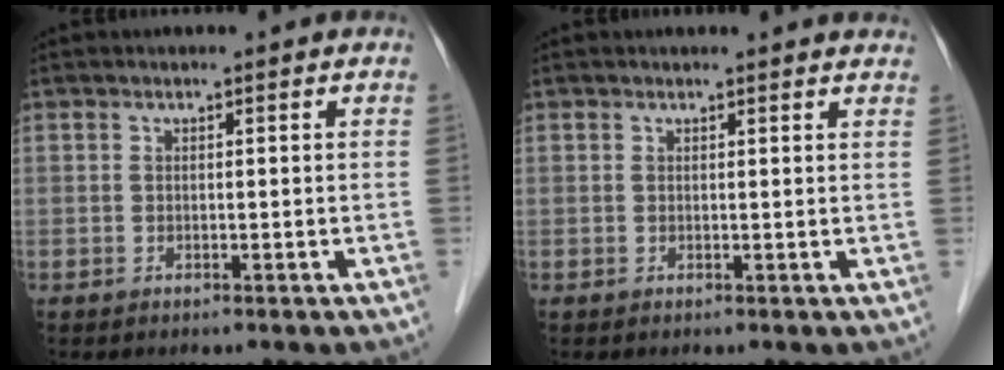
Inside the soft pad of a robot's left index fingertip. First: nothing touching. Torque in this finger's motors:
{"motor_torque": [0.67, -1.08, 0.03, -0.01]}